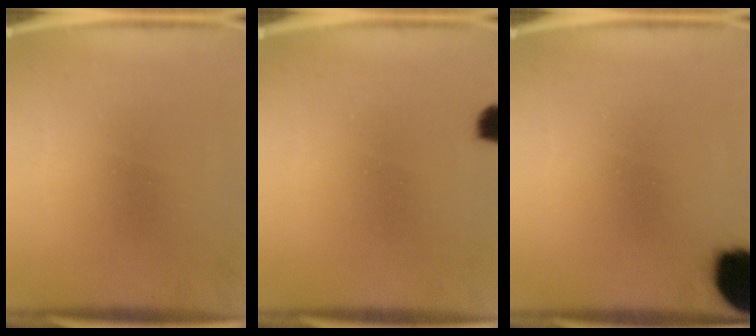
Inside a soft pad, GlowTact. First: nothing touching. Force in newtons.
{"total": 3.5}
{"total": 16.8}